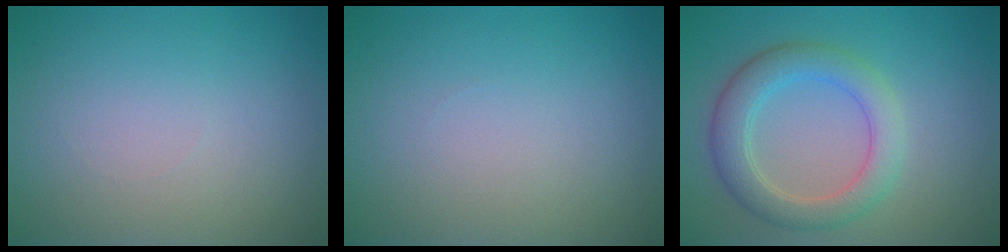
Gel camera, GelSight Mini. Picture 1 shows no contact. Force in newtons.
{"total": 0.0}
{"total": 4.4, "press": 4.4, "slide": 0.1}